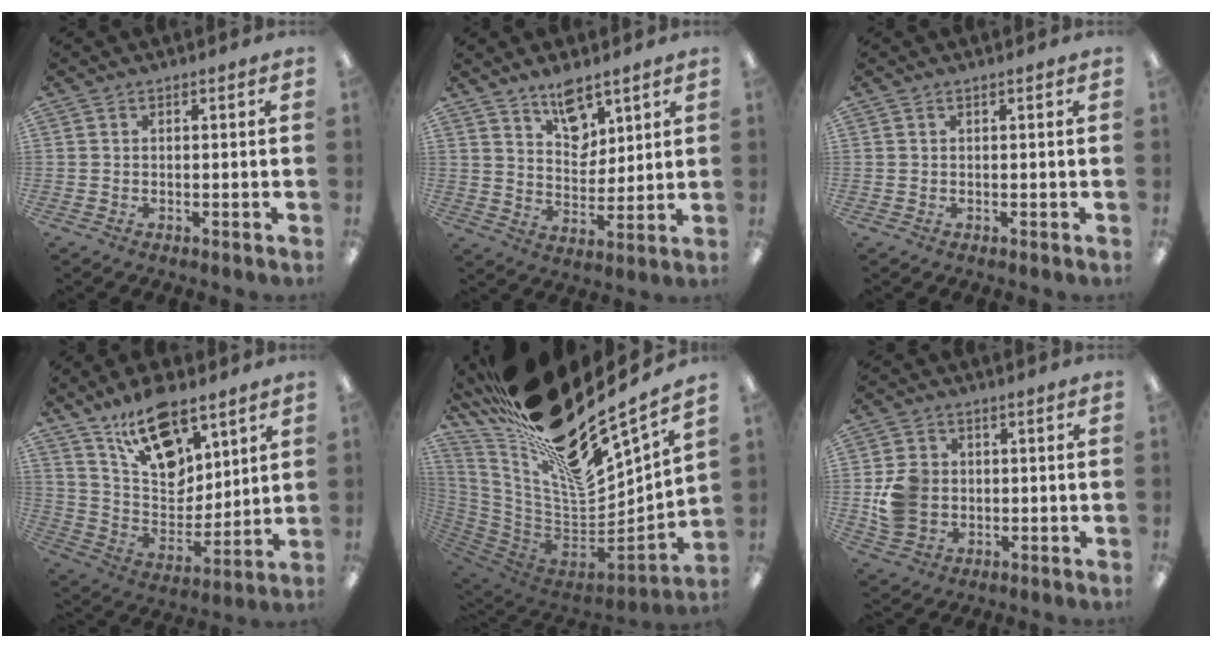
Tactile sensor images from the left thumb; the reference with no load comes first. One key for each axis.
{"total": 9.4, "fx": 7.0, "fy": 4.9, "fz": 3.9, "tx": -0.051, "ty": -0.041, "tz": 0.125}
{"total": 0.0}
{"total": 17.3, "fx": 11.6, "fy": 8.7, "fz": 9.5, "tx": -0.167, "ty": -0.059, "tz": 0.210}
{"total": 26.9, "fx": 18.4, "fy": 9.2, "fz": 17.4, "tx": -0.275, "ty": -0.148, "tz": 0.325}
{"total": 8.4, "fx": -0.3, "fy": 7.2, "fz": 4.3, "tx": -0.079, "ty": 0.015, "tz": 0.002}